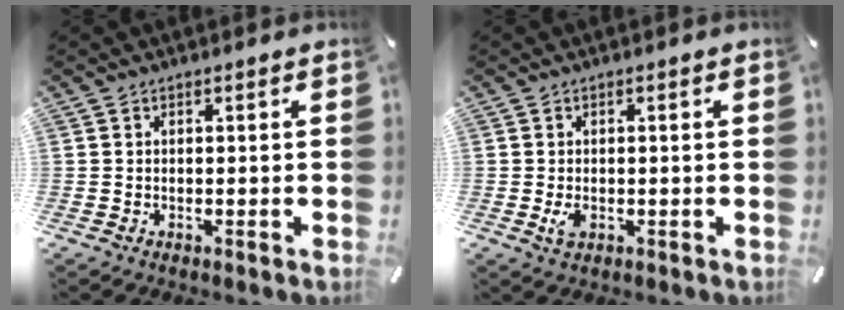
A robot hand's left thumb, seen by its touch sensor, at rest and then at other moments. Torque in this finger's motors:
{"motor_torque": [0.08, 0.11, 0.60, 0.01, -0.01]}